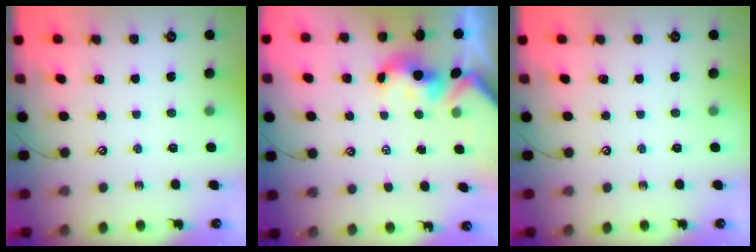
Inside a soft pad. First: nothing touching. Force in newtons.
{"total": 1.7, "press": 1.5, "slide": 0.7}
{"total": 0.0}